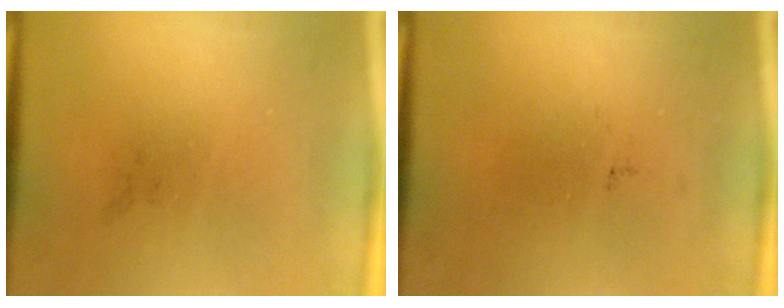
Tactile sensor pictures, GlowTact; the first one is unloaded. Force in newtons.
{"total": 0.0}